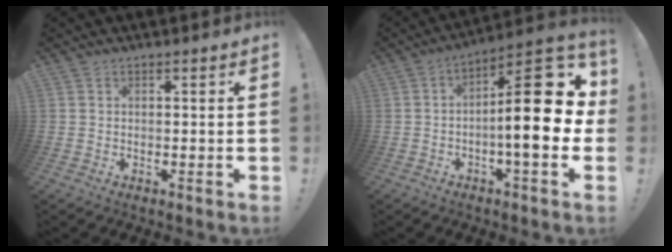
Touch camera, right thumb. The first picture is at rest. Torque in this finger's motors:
{"motor_torque": [1.52, 2.62, 1.45, -1.06, 0.07]}